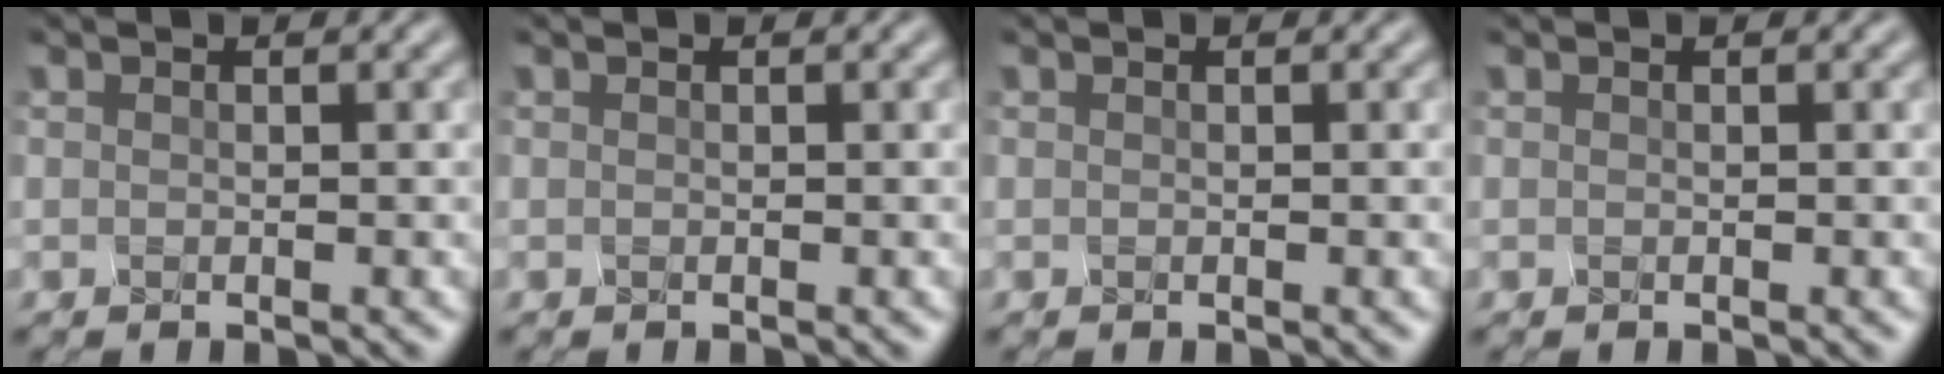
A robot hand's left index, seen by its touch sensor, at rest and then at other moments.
{"total": 0.0}
{"total": 0.0}
{"total": 0.0}